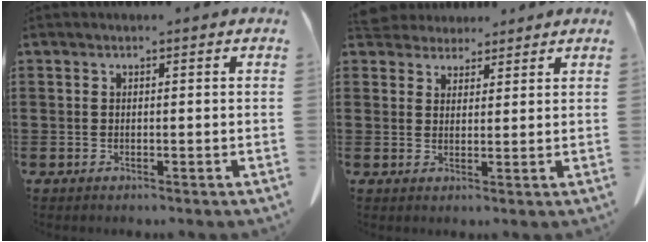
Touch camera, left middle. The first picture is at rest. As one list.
[{"total": 3.6, "force": [3.3, 1.2, 0.0], "torque": [-0.013, -0.005, 0.065]}]